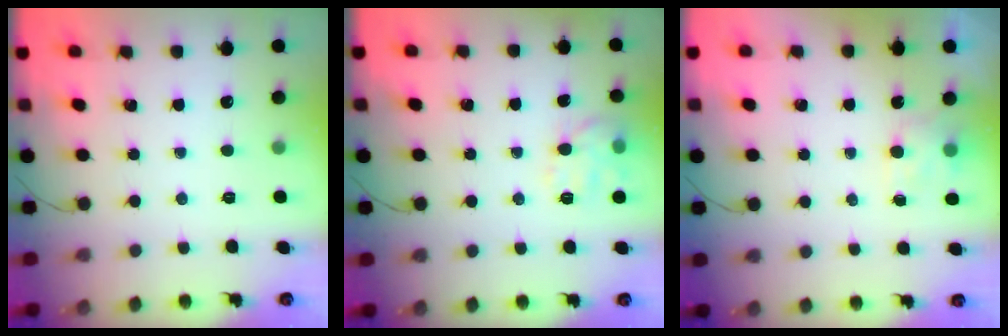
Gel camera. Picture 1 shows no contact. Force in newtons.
{"total": 11.1, "press": 11.1, "slide": 0.4}
{"total": 4.1, "press": 4.0, "slide": 1.2}